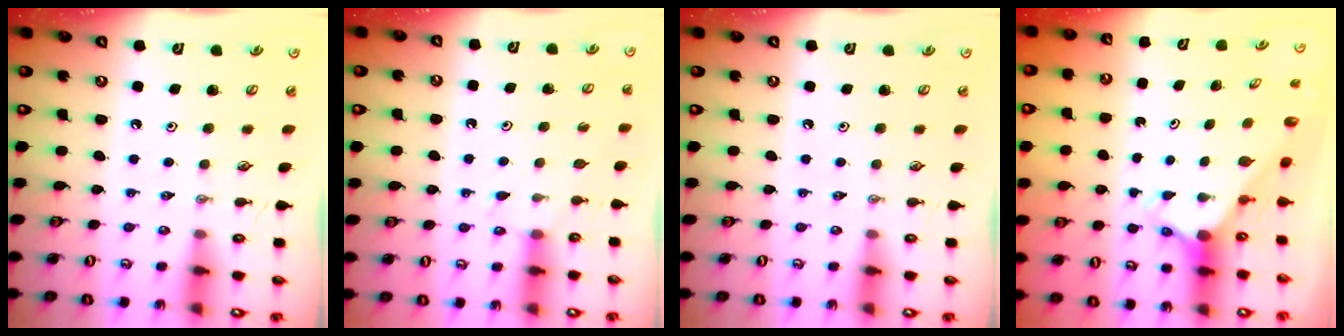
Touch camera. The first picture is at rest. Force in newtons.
{"total": 3.9, "press": 3.9, "slide": 0.6}
{"total": 0.0}
{"total": 3.0, "press": 3.0, "slide": 0.2}